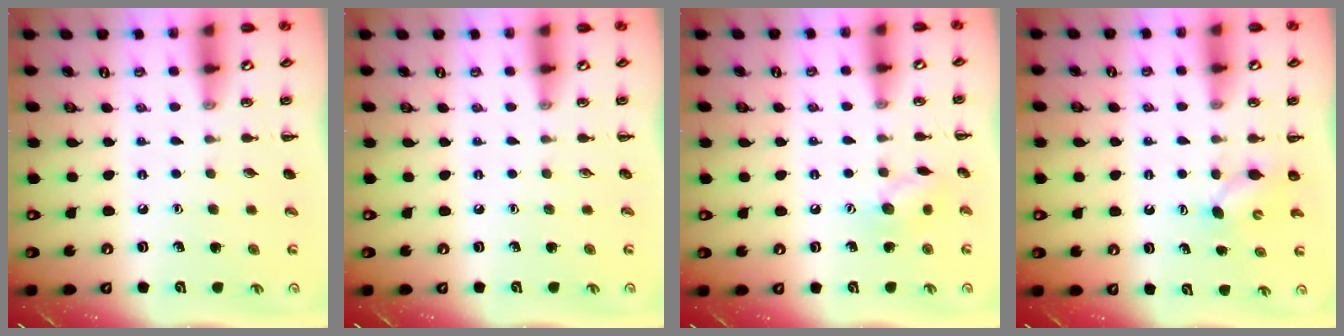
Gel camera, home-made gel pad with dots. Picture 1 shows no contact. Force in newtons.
{"total": 0.0}
{"total": 7.9, "press": 7.8, "slide": 1.0}
{"total": 3.9, "press": 3.8, "slide": 1.1}